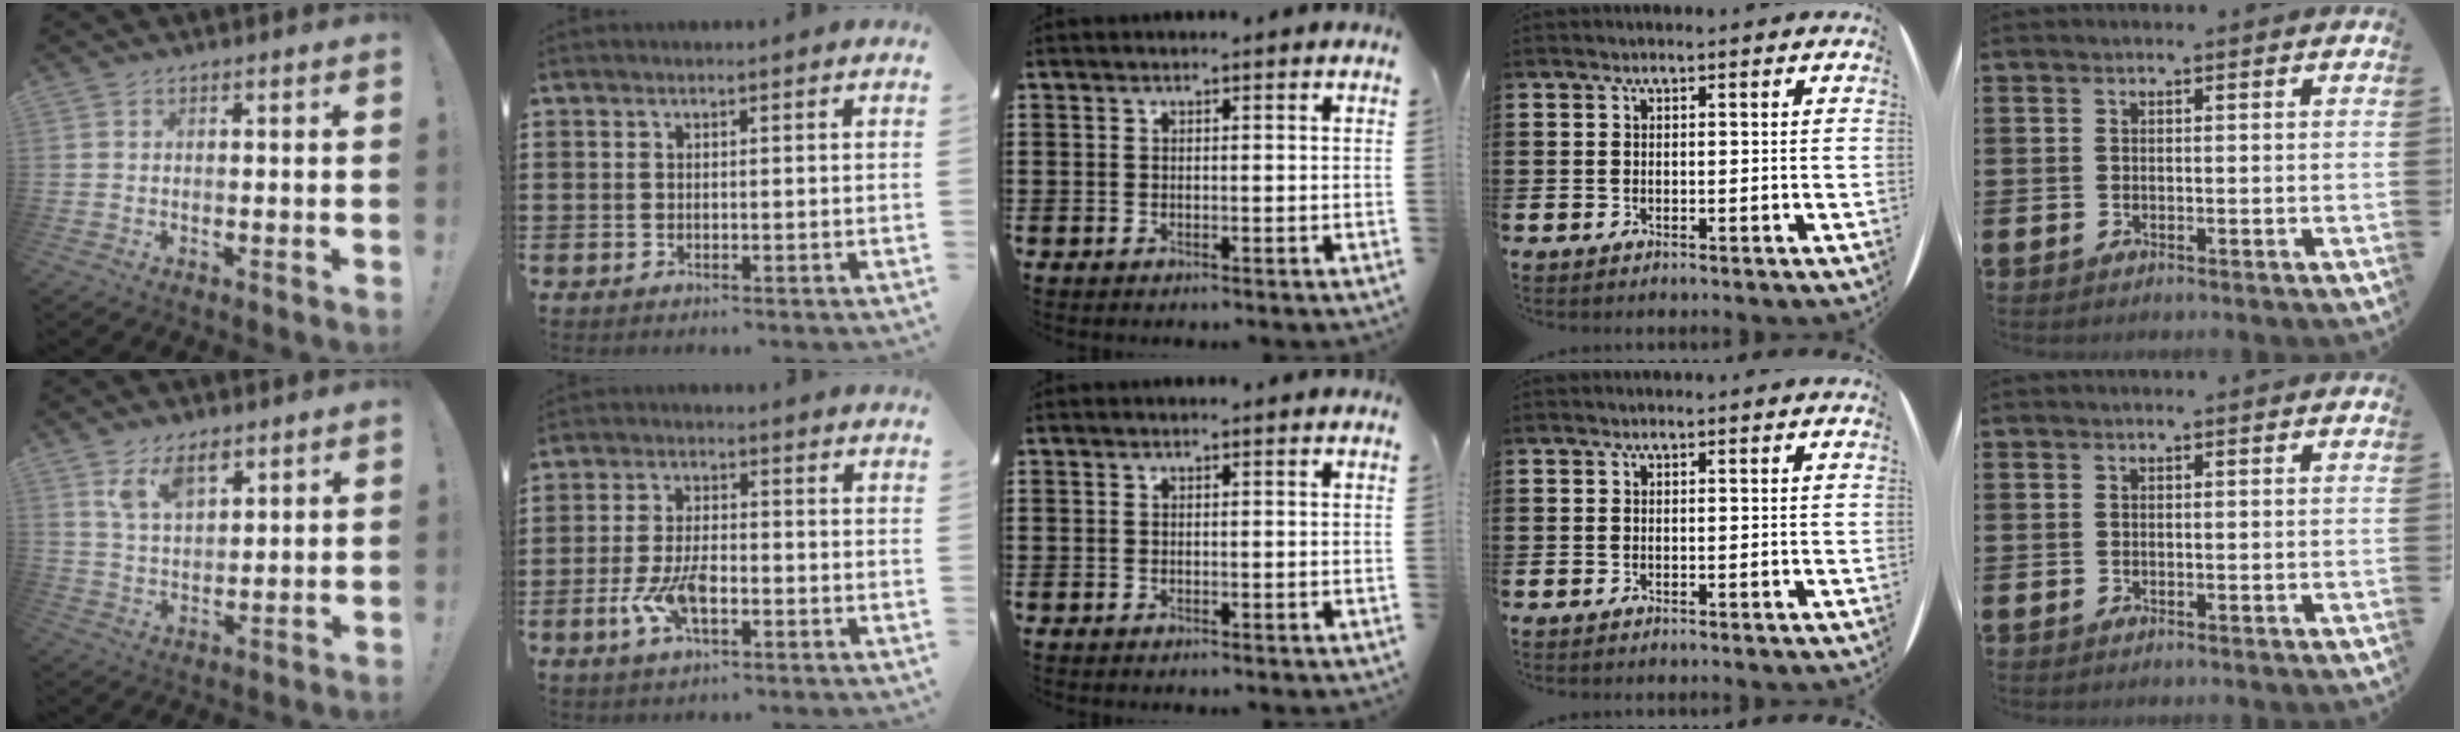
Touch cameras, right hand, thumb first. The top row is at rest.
{"thumb": {"total": 7.6, "force": [5.4, 3.6, 4.0], "torque": [-0.077, -0.021, 0.100]}, "index": {"total": 6.5, "force": [-2.1, 3.0, 5.4], "torque": [-0.123, -0.001, -0.044]}}